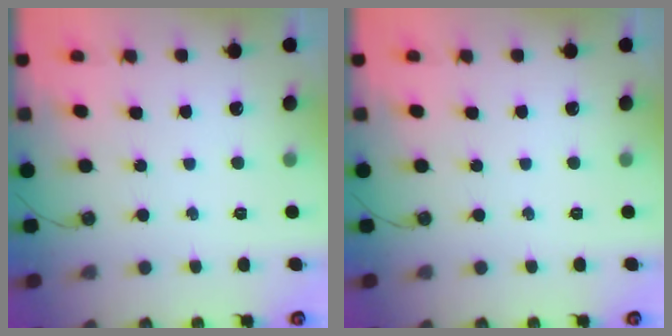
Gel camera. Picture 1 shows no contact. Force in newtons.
{"total": 0.0}